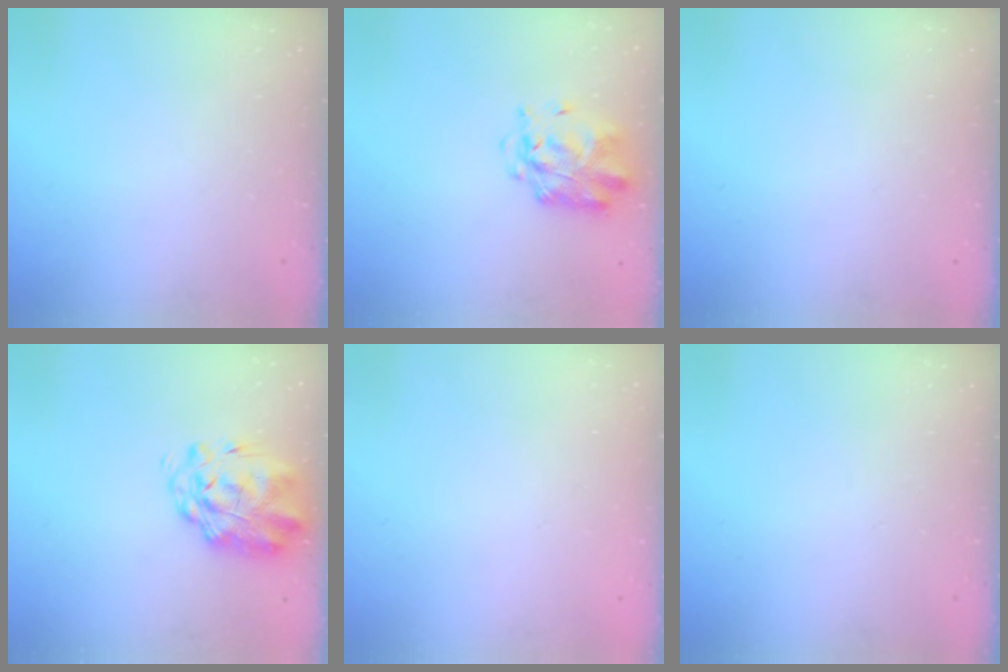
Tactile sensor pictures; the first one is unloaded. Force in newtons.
{"total": 2.9, "press": 2.8, "slide": 0.8}
{"total": 0.0}
{"total": 3.2, "press": 2.8, "slide": 1.7}
{"total": 1.7, "press": 1.7, "slide": 0.2}
{"total": 0.0}